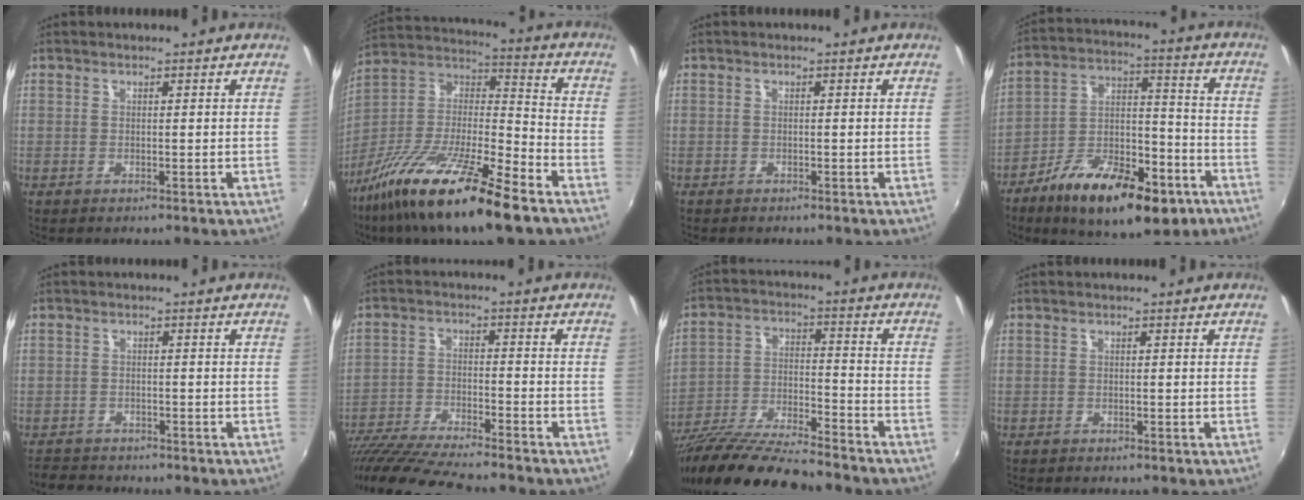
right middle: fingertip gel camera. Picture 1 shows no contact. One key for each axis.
{"total": 23.0, "fx": -15.0, "fy": 4.7, "fz": 16.8, "tx": -0.313, "ty": -0.022, "tz": -0.275}
{"total": 0.6, "fx": -0.5, "fy": 0.3, "fz": 0.0, "tx": -0.003, "ty": -0.003, "tz": -0.009}
{"total": 21.4, "fx": -12.4, "fy": 9.1, "fz": 14.9, "tx": -0.249, "ty": -0.005, "tz": -0.189}
{"total": 4.3, "fx": -3.9, "fy": 1.9, "fz": 0.4, "tx": -0.026, "ty": 0.001, "tz": -0.071}
{"total": 17.8, "fx": -15.6, "fy": 1.7, "fz": 8.3, "tx": -0.176, "ty": -0.035, "tz": -0.272}
{"total": 17.9, "fx": -15.2, "fy": 2.5, "fz": 9.2, "tx": -0.178, "ty": -0.030, "tz": -0.261}
{"total": 0.8, "fx": -0.8, "fy": 0.4, "fz": 0.0, "tx": -0.006, "ty": -0.002, "tz": -0.013}